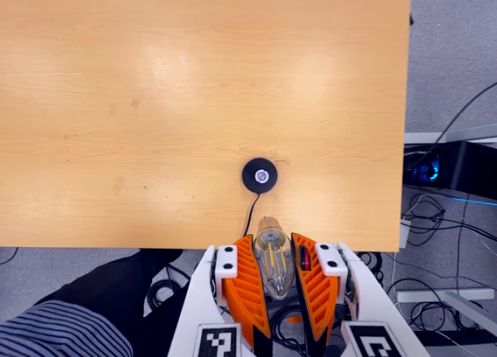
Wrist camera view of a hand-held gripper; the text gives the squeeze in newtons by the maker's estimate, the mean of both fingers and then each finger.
{"total": 20.3, "left": 24.7, "right": 15.8}